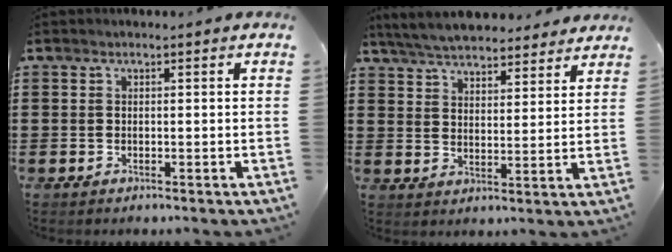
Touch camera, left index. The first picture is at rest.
{"total": 6.0, "force": [5.8, 0.9, 1.1], "torque": [-0.047, -0.021, 0.105]}